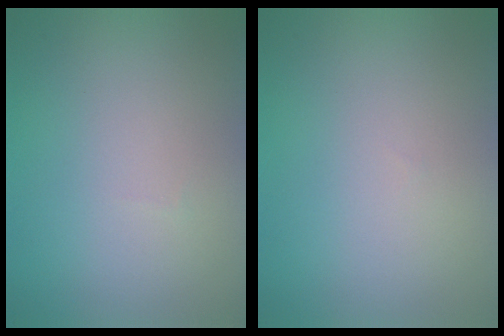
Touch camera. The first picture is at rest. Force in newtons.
{"total": 0.0}